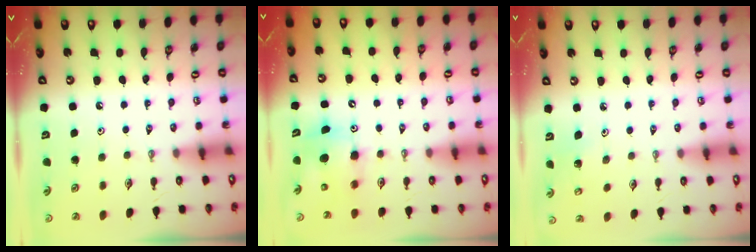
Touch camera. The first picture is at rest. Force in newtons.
{"total": 8.0, "press": 7.8, "slide": 1.6}
{"total": 3.1, "press": 3.0, "slide": 0.3}